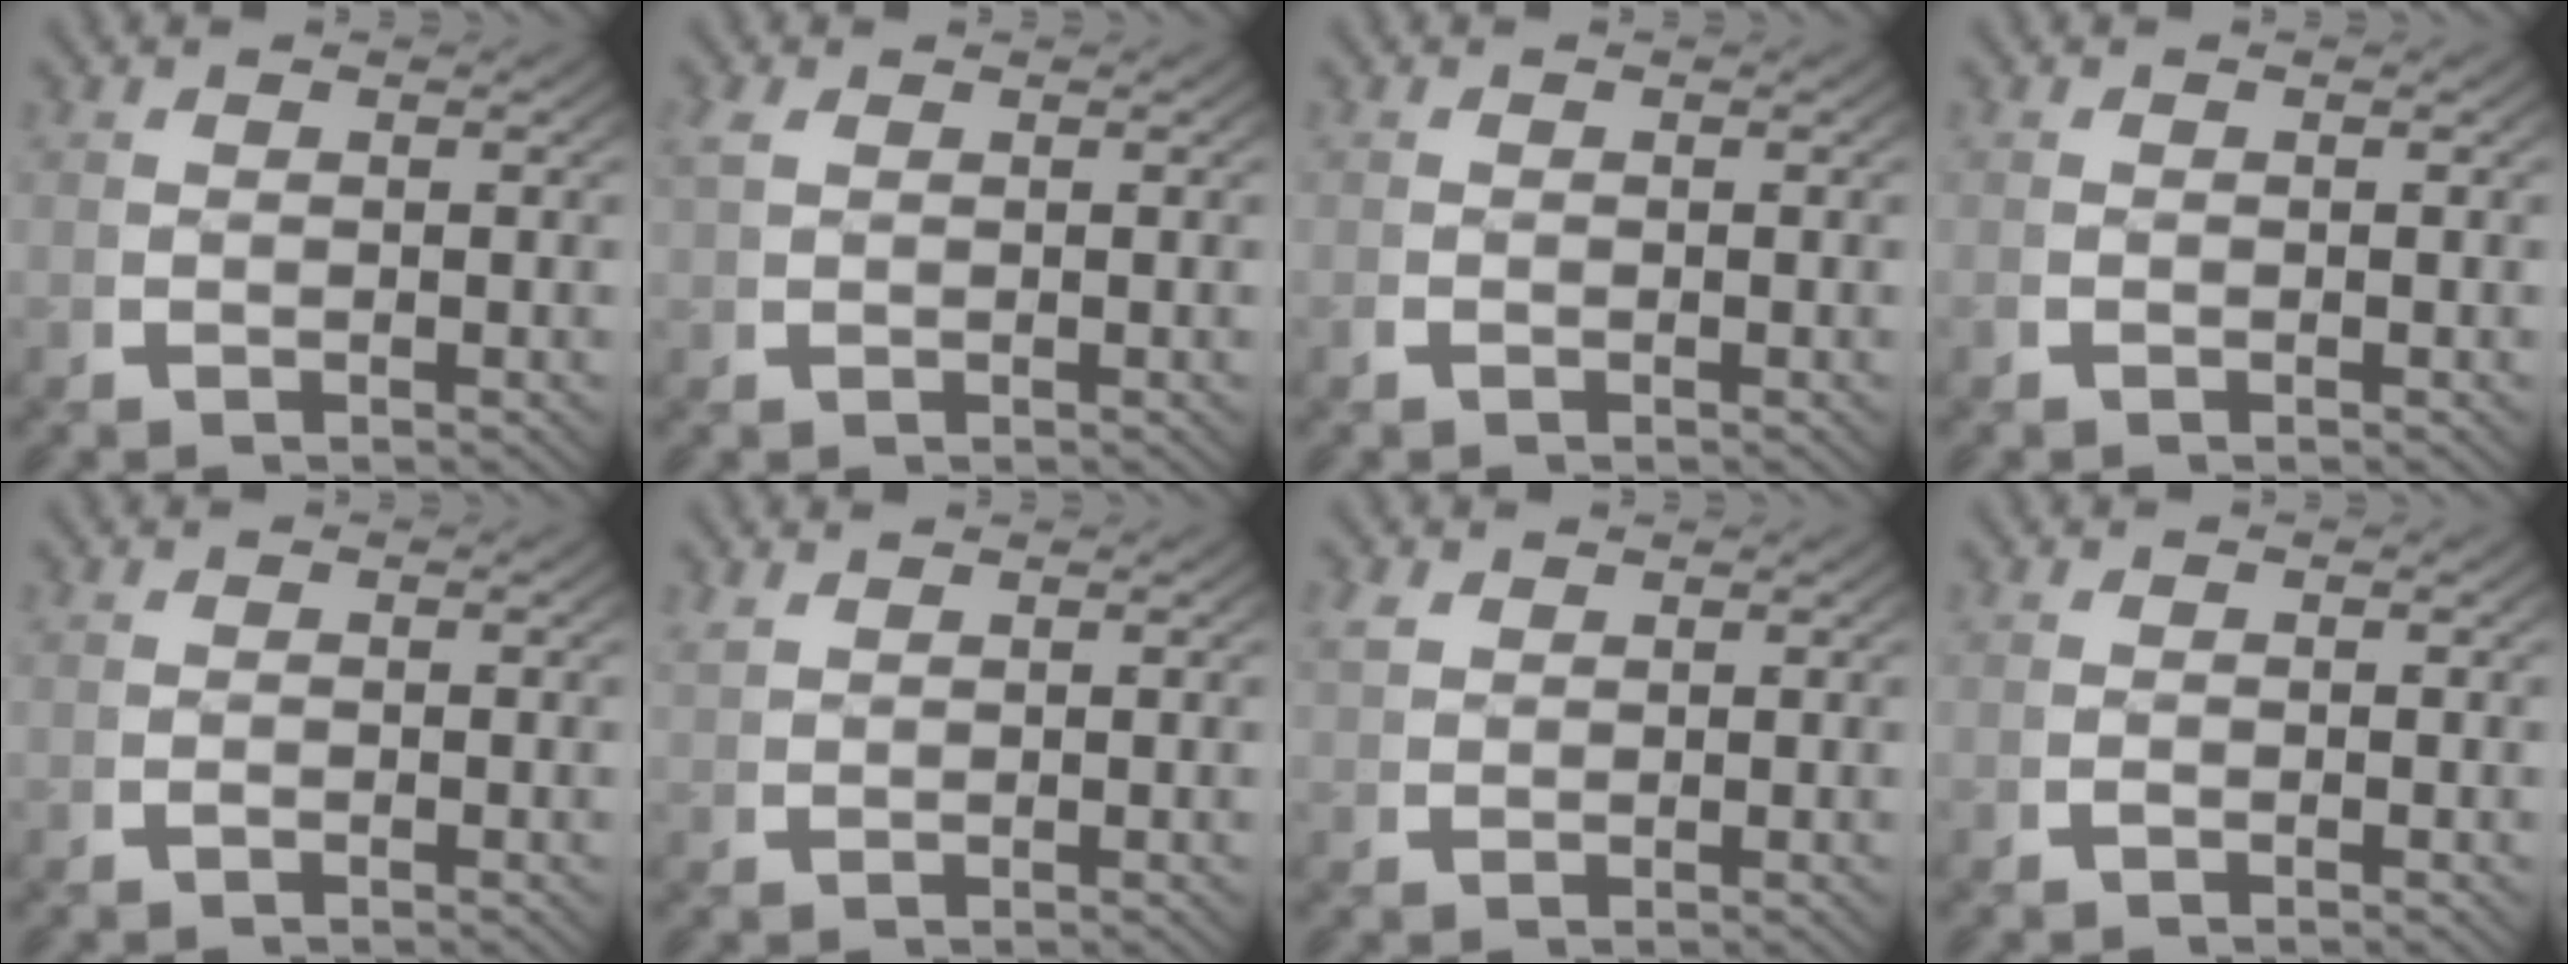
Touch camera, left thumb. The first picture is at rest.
{"total": 1.1, "force": [0.8, 0.4, 0.6], "torque": [-0.019, 0.001, 0.022]}
{"total": 0.0}
{"total": 0.0}
{"total": 0.0}
{"total": 1.4, "force": [1.4, 0.0, 0.2], "torque": [-0.005, 0.005, 0.033]}
{"total": 1.5, "force": [1.3, 0.6, 0.5], "torque": [-0.011, 0.002, 0.033]}
{"total": 0.0}